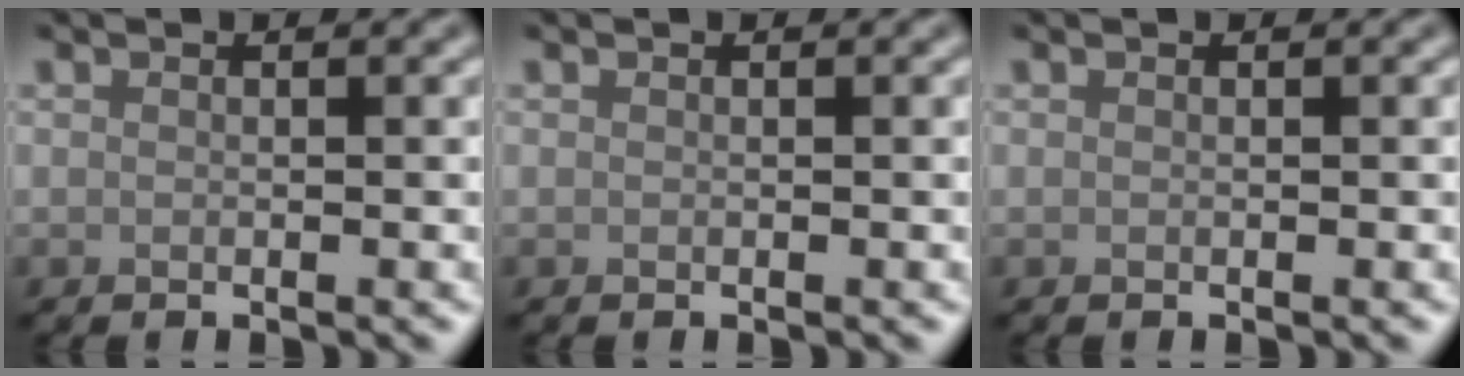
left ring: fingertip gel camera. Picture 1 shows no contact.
{"total": 0.0}
{"total": 0.0}